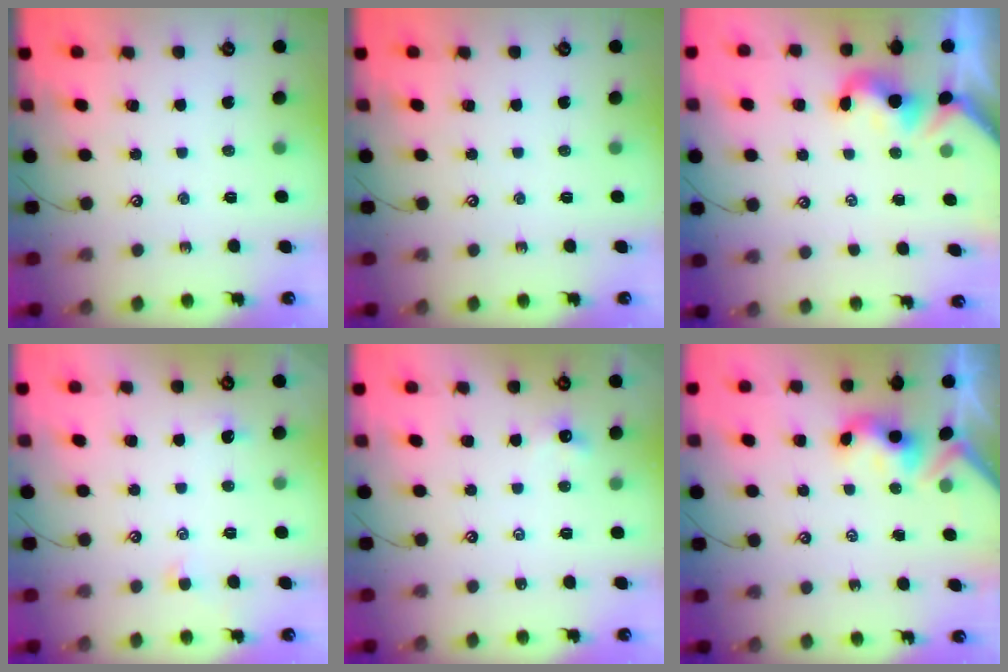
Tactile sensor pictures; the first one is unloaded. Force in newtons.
{"total": 0.0}
{"total": 0.7, "press": 0.1, "slide": 0.7}
{"total": 0.8, "press": 0.5, "slide": 0.7}
{"total": 0.9, "press": 0.8, "slide": 0.5}
{"total": 3.6, "press": 3.6, "slide": 0.2}